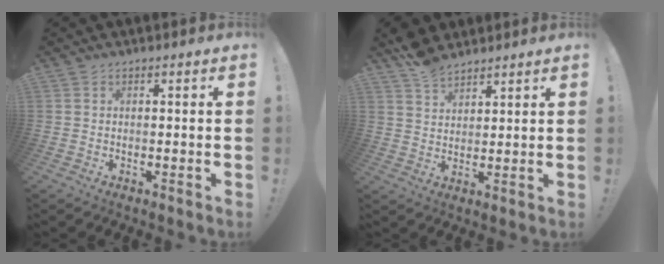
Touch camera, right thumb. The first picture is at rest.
{"total": 7.2, "force": [5.9, 3.4, 2.3], "torque": [-0.046, -0.032, 0.115]}